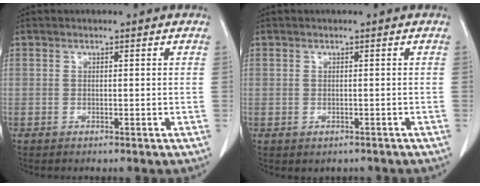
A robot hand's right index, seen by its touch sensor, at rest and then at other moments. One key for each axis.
{"total": 1.4, "fx": -0.7, "fy": 1.2, "fz": 0.2, "tx": -0.008, "ty": 0.003, "tz": -0.003}